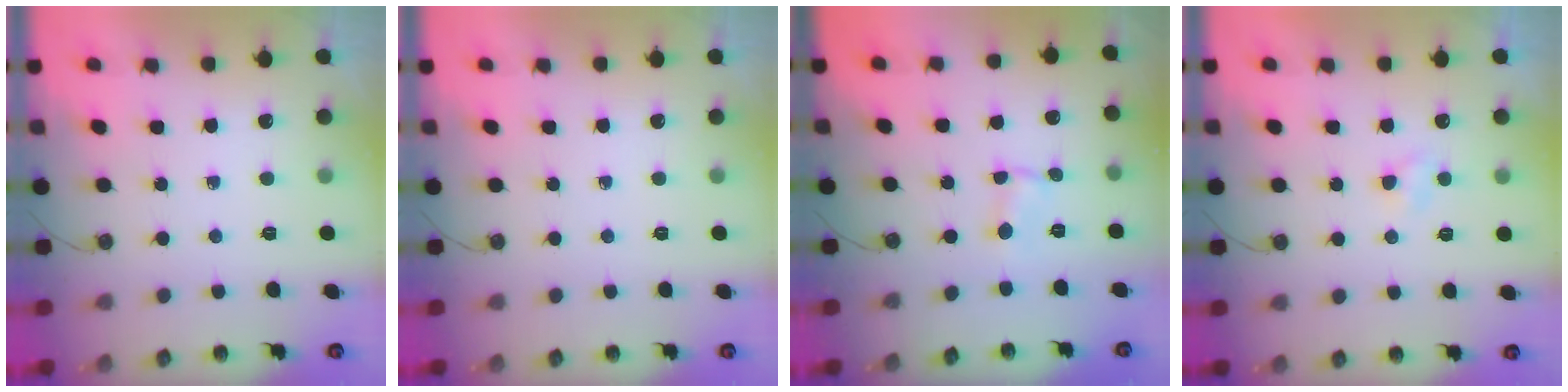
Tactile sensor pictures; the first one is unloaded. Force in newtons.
{"total": 0.0}
{"total": 0.6, "press": 0.6, "slide": 0.1}
{"total": 2.9, "press": 2.8, "slide": 0.5}